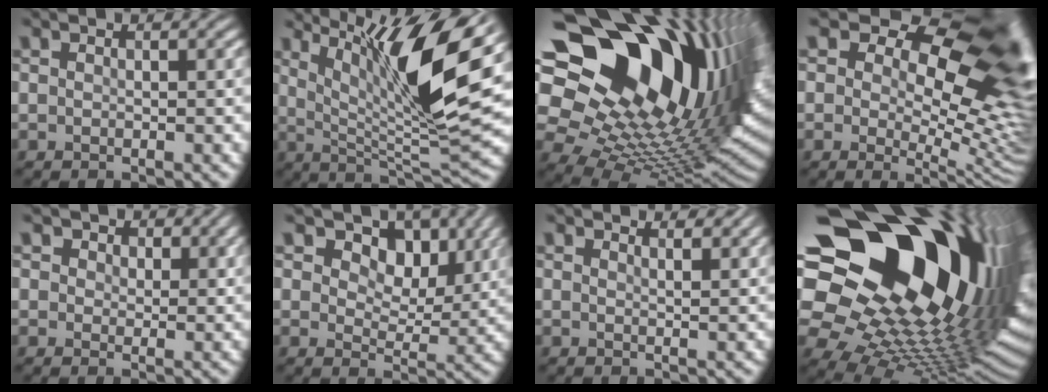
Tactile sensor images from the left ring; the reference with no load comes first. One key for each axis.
{"total": 10.5, "fx": 4.9, "fy": 1.9, "fz": 9.1, "tx": -0.149, "ty": -0.006, "tz": 0.088}
{"total": 20.3, "fx": 8.7, "fy": 11.8, "fz": 14.1, "tx": -0.253, "ty": 0.002, "tz": 0.168}
{"total": 15.1, "fx": 6.5, "fy": 7.9, "fz": 11.1, "tx": -0.130, "ty": 0.009, "tz": 0.100}
{"total": 1.8, "fx": 1.5, "fy": 0.9, "fz": -0.2, "tx": 0.003, "ty": -0.004, "tz": 0.013}
{"total": 5.9, "fx": 3.6, "fy": 3.5, "fz": 3.1, "tx": -0.048, "ty": -0.011, "tz": 0.040}
{"total": 2.6, "fx": 2.4, "fy": 0.6, "fz": 0.6, "tx": 0.014, "ty": 0.019, "tz": 0.005}
{"total": 21.5, "fx": 6.8, "fy": 13.1, "fz": 15.6, "tx": -0.251, "ty": -0.032, "tz": 0.135}